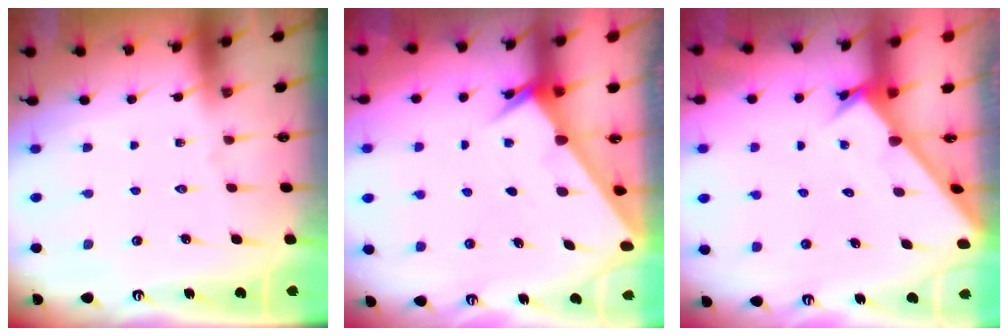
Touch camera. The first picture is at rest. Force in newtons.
{"total": 2.0, "press": 2.0, "slide": 0.1}
{"total": 2.6, "press": 2.6, "slide": 0.3}